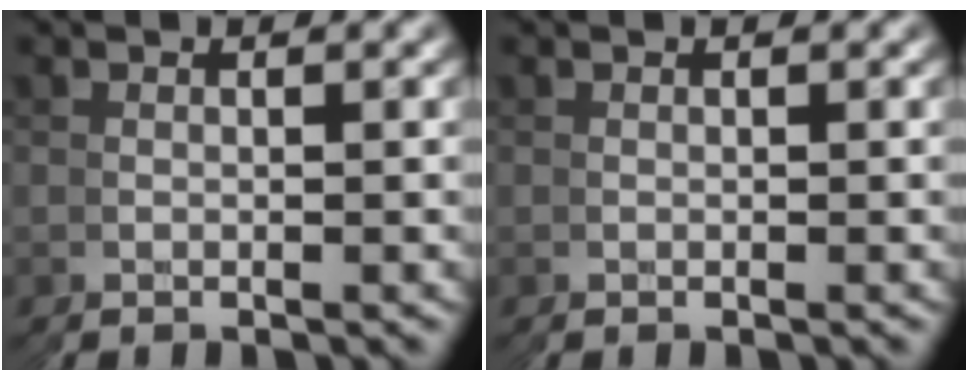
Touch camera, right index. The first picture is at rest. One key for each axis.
{"total": 0.0}